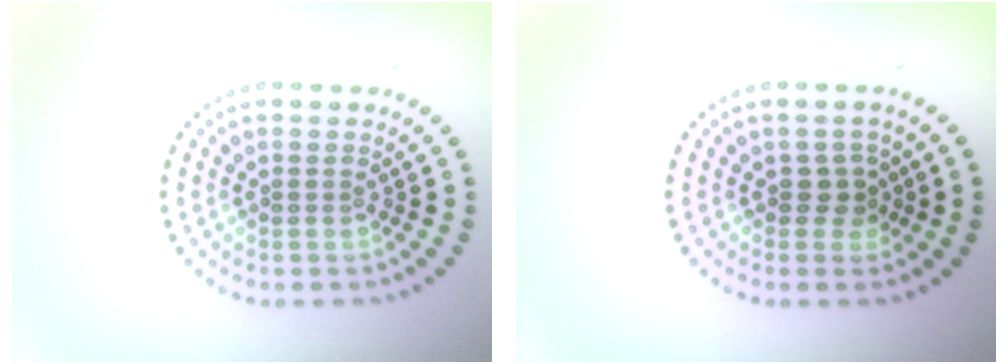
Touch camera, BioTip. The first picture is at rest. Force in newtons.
{"total": 1.5, "press": 1.3, "slide": 0.9}